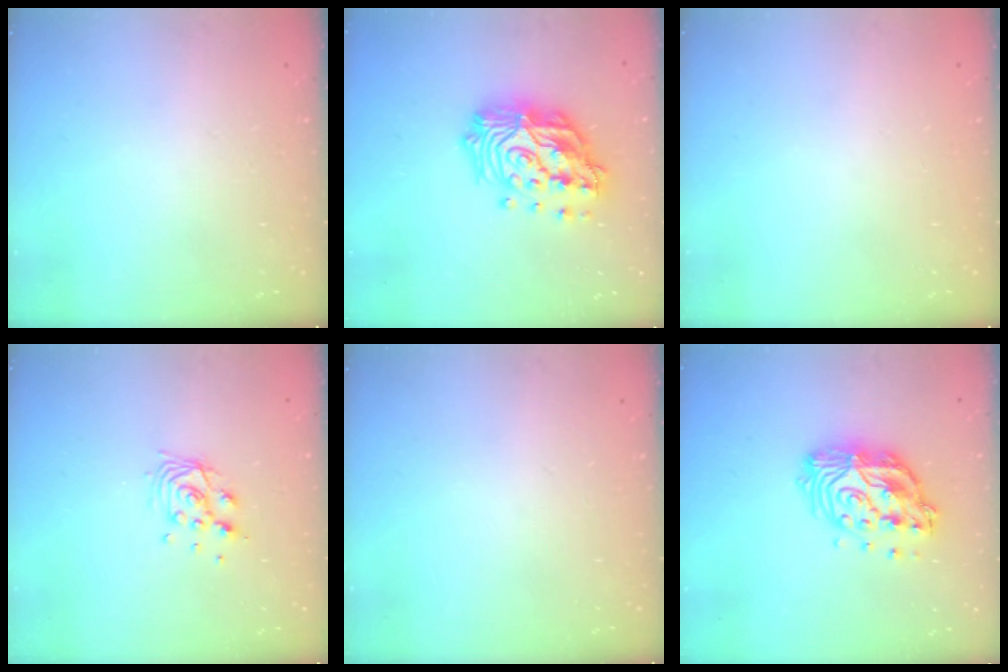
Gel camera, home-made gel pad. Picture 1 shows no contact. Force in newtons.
{"total": 21.5, "press": 21.3, "slide": 2.7}
{"total": 0.0}
{"total": 8.9, "press": 8.9, "slide": 1.0}
{"total": 0.0}
{"total": 15.0, "press": 14.9, "slide": 1.3}